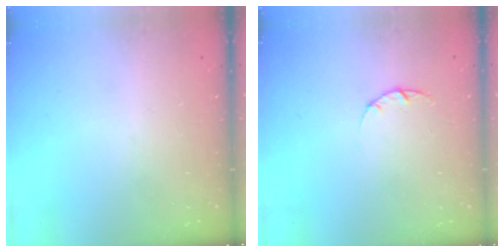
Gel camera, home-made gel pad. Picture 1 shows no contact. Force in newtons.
{"total": 3.0, "press": 3.0, "slide": 0.4}